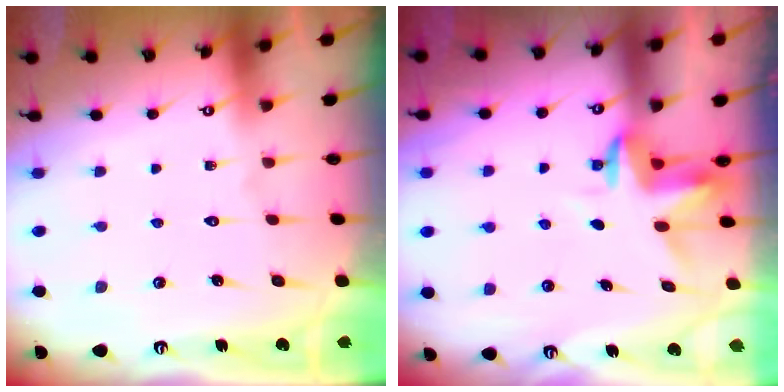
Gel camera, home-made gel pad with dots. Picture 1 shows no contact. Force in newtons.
{"total": 3.6, "press": 3.6, "slide": 0.2}